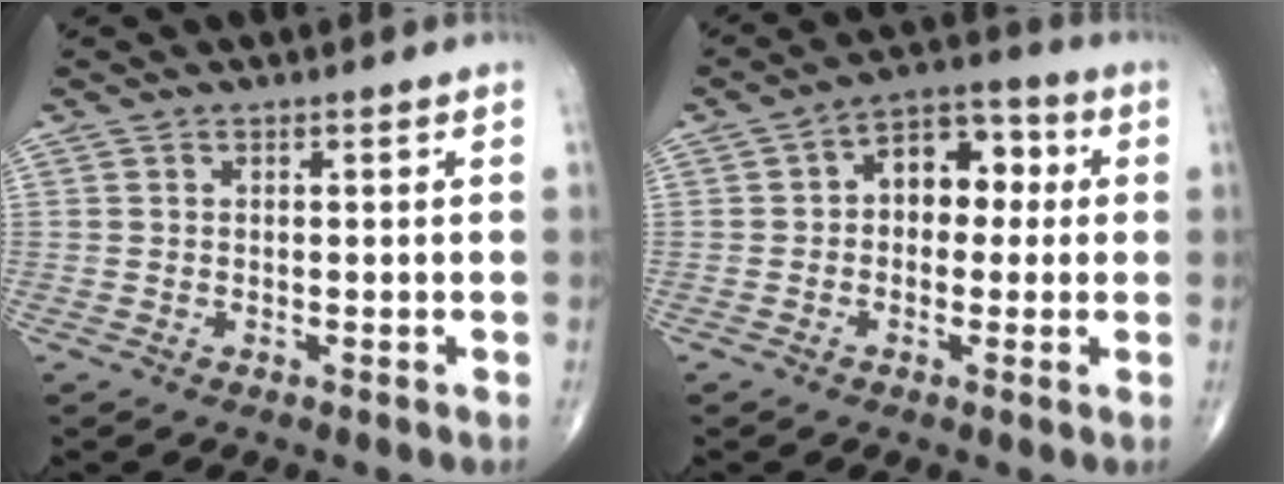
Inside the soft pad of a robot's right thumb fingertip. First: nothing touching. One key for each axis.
{"total": 9.7, "fx": 1.1, "fy": 6.6, "fz": 7.1, "tx": -0.066, "ty": 0.032, "tz": 0.006}